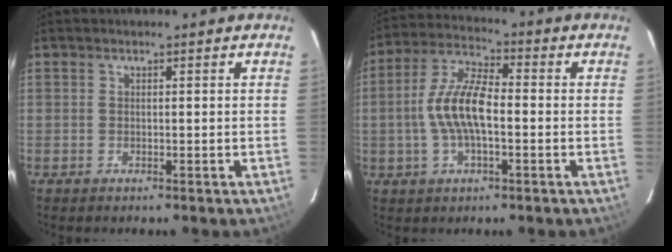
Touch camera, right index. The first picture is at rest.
{"total": 10.5, "force": [-1.5, 4.1, 9.5], "torque": [-0.200, 0.012, -0.030]}